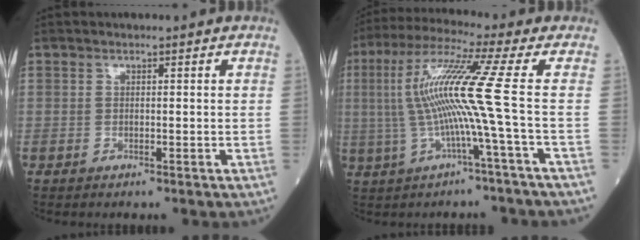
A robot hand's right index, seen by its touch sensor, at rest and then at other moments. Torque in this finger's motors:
{"motor_torque": [2.02, -0.05, 1.05, 0.21]}